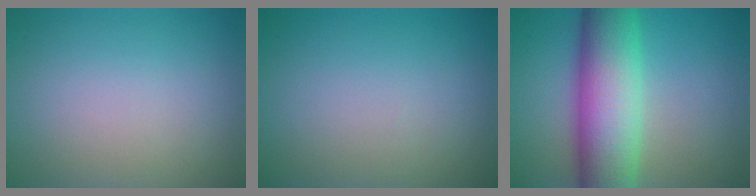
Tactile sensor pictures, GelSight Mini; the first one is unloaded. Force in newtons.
{"total": 0.0}
{"total": 11.6, "press": 11.6, "slide": 0.5}